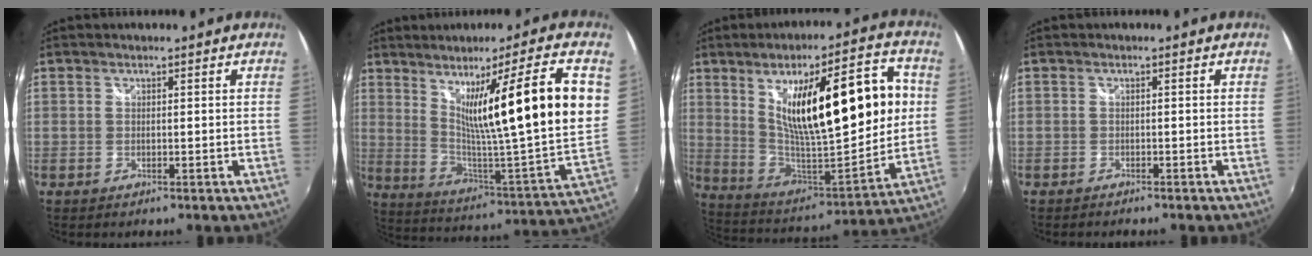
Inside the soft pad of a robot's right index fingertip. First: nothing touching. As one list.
[{"total": 23.4, "force": [8.1, 0.1, 22.0], "torque": [-0.318, -0.004, 0.141]}, {"total": 25.3, "force": [5.9, 7.0, 23.6], "torque": [-0.373, 0.004, 0.106]}, {"total": 1.5, "force": [-1.4, 0.2, 0.4], "torque": [-0.015, -0.008, -0.026]}]